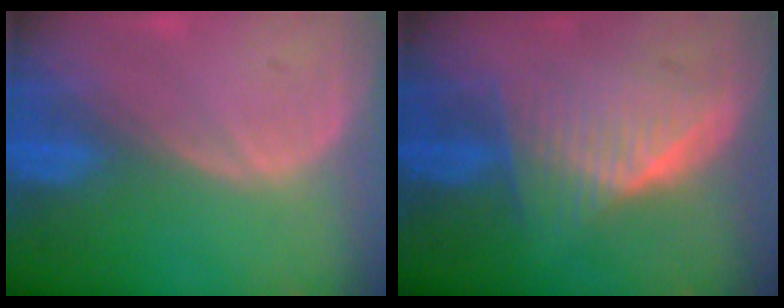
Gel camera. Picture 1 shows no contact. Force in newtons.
{"total": 6.4, "press": 6.2, "slide": 1.7}